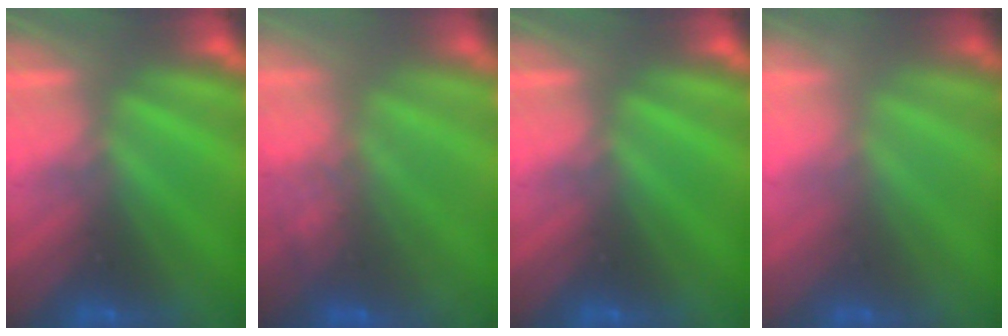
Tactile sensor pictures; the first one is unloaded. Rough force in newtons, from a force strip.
{"total": 7.4}
{"total": 0.0}
{"total": 1.7}